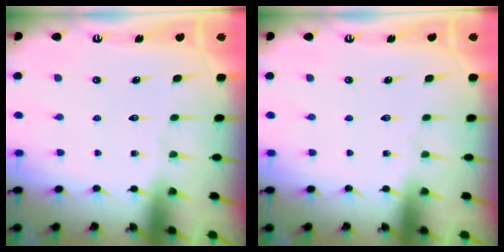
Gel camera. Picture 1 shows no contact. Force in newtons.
{"total": 0.0}